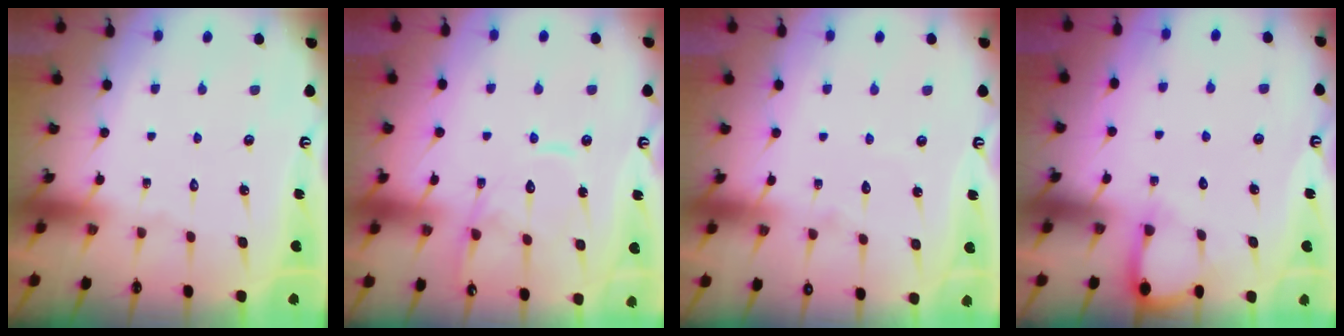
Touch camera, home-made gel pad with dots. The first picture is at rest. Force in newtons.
{"total": 13.0, "press": 12.9, "slide": 1.3}
{"total": 4.3, "press": 4.3, "slide": 0.4}
{"total": 4.3, "press": 4.3, "slide": 0.4}